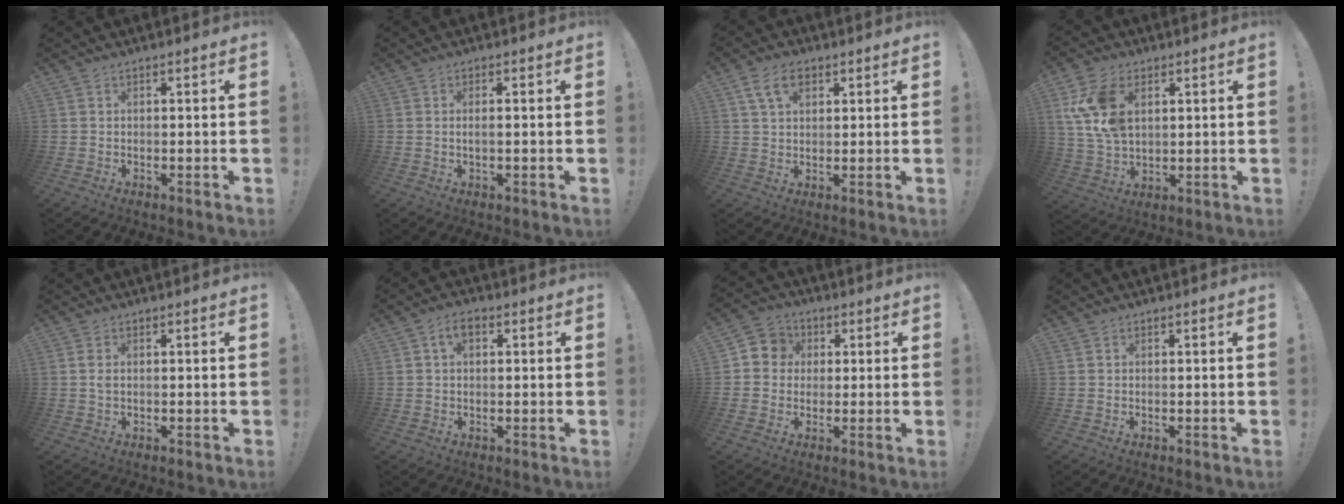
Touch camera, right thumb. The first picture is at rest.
{"total": 1.8, "force": [-0.1, 0.2, 1.8], "torque": [-0.031, 0.001, -0.003]}
{"total": 7.6, "force": [3.5, 4.6, 4.9], "torque": [-0.087, 0.002, 0.068]}
{"total": 13.6, "force": [4.6, 8.7, 9.3], "torque": [-0.185, -0.006, 0.089]}
{"total": 1.4, "force": [0.2, 0.5, 1.2], "torque": [-0.032, 0.006, 0.004]}
{"total": 4.4, "force": [1.3, 2.5, 3.3], "torque": [-0.054, 0.006, 0.022]}
{"total": 6.2, "force": [0.0, 6.0, 1.6], "torque": [-0.027, 0.012, 0.003]}
{"total": 0.0}